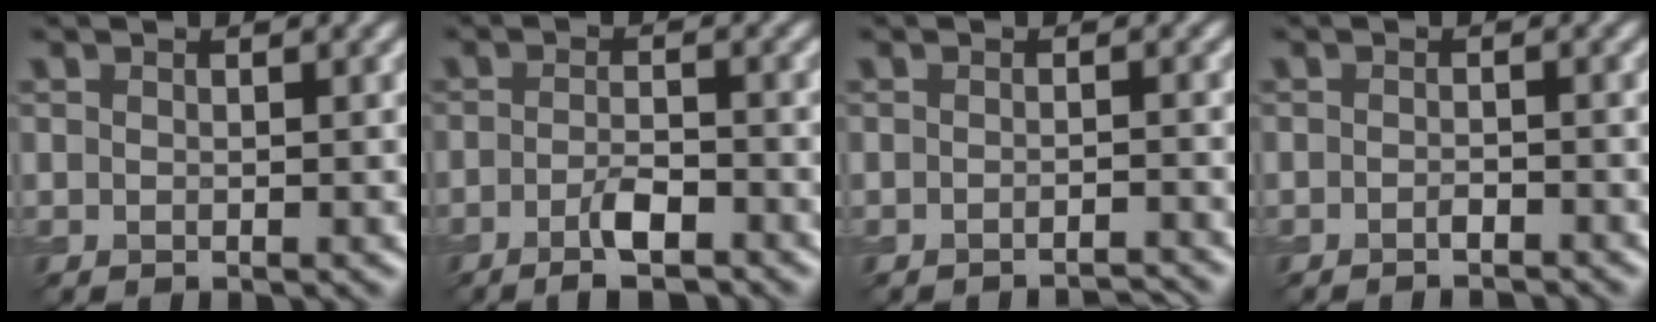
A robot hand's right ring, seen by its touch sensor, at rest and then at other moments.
{"total": 3.2, "force": [-1.9, 0.8, 2.5], "torque": [-0.050, -0.002, -0.037]}
{"total": 1.9, "force": [-1.8, 0.2, 0.6], "torque": [0.004, 0.003, -0.027]}
{"total": 1.2, "force": [-0.9, 0.2, 0.7], "torque": [-0.010, -0.002, -0.016]}